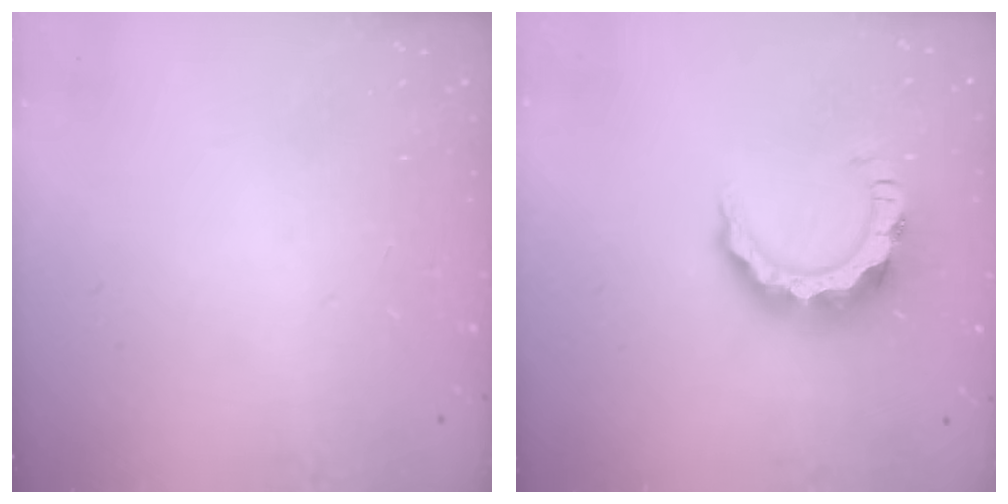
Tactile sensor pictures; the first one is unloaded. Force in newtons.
{"total": 9.9, "press": 9.8, "slide": 1.1}